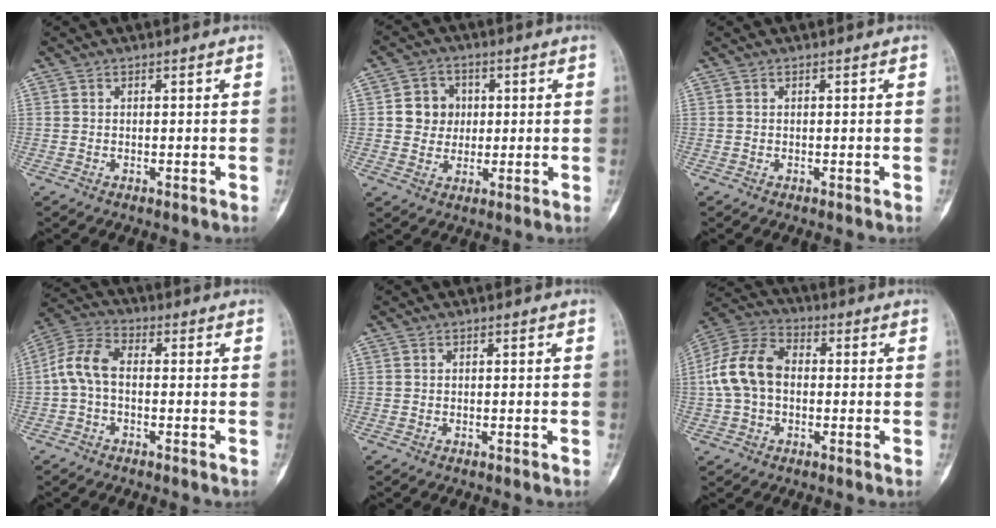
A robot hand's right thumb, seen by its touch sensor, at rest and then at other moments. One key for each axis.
{"total": 6.3, "fx": 0.8, "fy": 5.8, "fz": 2.4, "tx": -0.004, "ty": 0.005, "tz": 0.011}
{"total": 0.0}
{"total": 7.3, "fx": -0.7, "fy": 4.2, "fz": 5.9, "tx": -0.124, "ty": 0.025, "tz": -0.026}
{"total": 0.0}
{"total": 11.8, "fx": -0.1, "fy": 8.2, "fz": 8.5, "tx": -0.170, "ty": 0.035, "tz": -0.011}